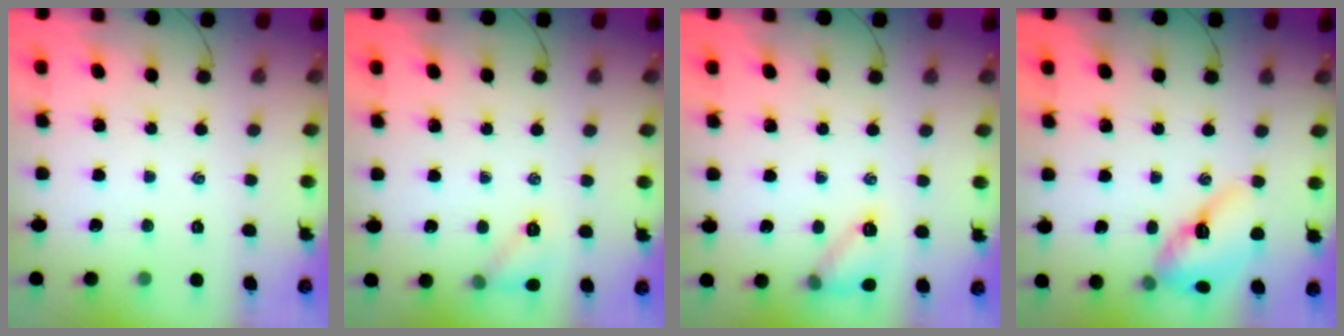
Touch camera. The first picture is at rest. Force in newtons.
{"total": 7.2, "press": 7.1, "slide": 1.4}
{"total": 9.1, "press": 9.1, "slide": 0.6}
{"total": 15.0, "press": 14.8, "slide": 2.2}